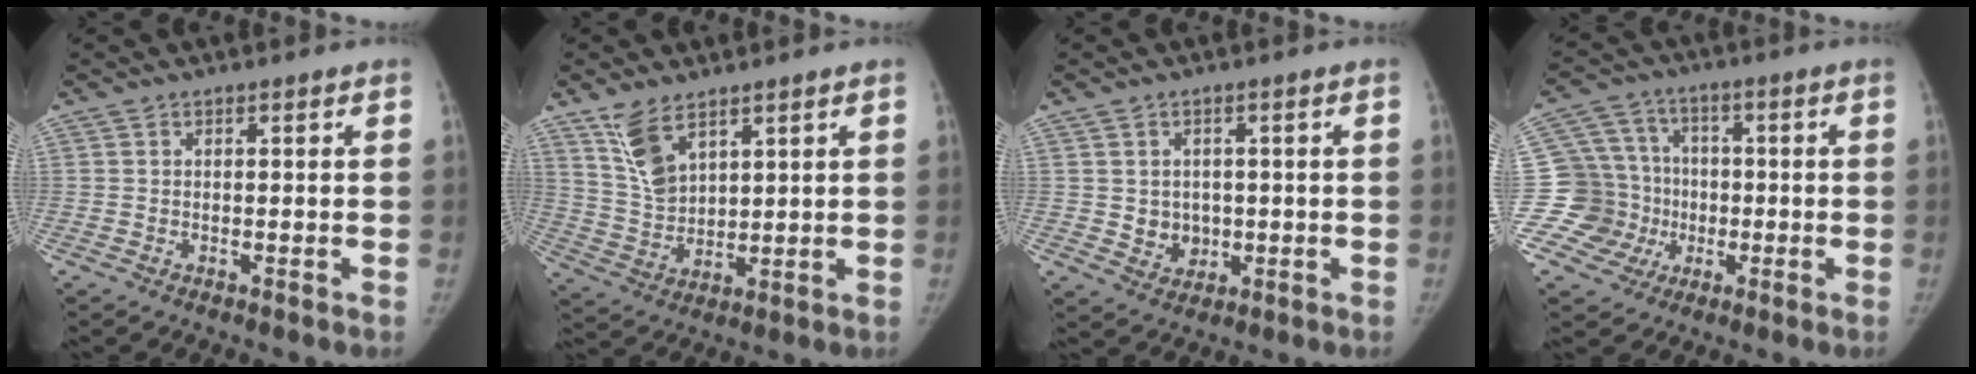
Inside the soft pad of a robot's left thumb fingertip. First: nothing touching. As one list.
[{"total": 8.2, "force": [5.4, 3.9, 4.8], "torque": [-0.083, -0.031, 0.118]}, {"total": 4.4, "force": [-0.1, 3.9, 2.0], "torque": [-0.007, -0.008, 0.008]}, {"total": 11.5, "force": [-1.7, 11.1, 2.3], "torque": [0.000, 0.029, -0.023]}]